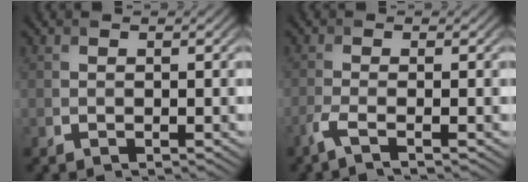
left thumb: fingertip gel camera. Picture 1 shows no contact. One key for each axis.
{"total": 2.5, "fx": -1.5, "fy": 0.3, "fz": 2.0, "tx": -0.040, "ty": 0.000, "tz": -0.047}